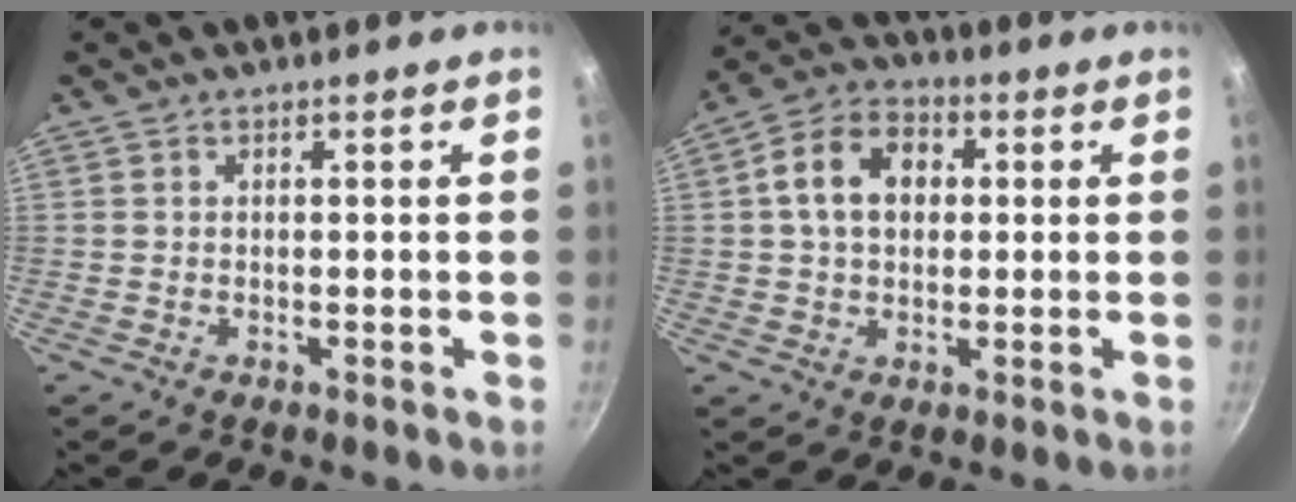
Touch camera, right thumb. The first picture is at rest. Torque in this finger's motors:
{"motor_torque": [0.24, 2.40, 0.60, -0.47, 0.20]}